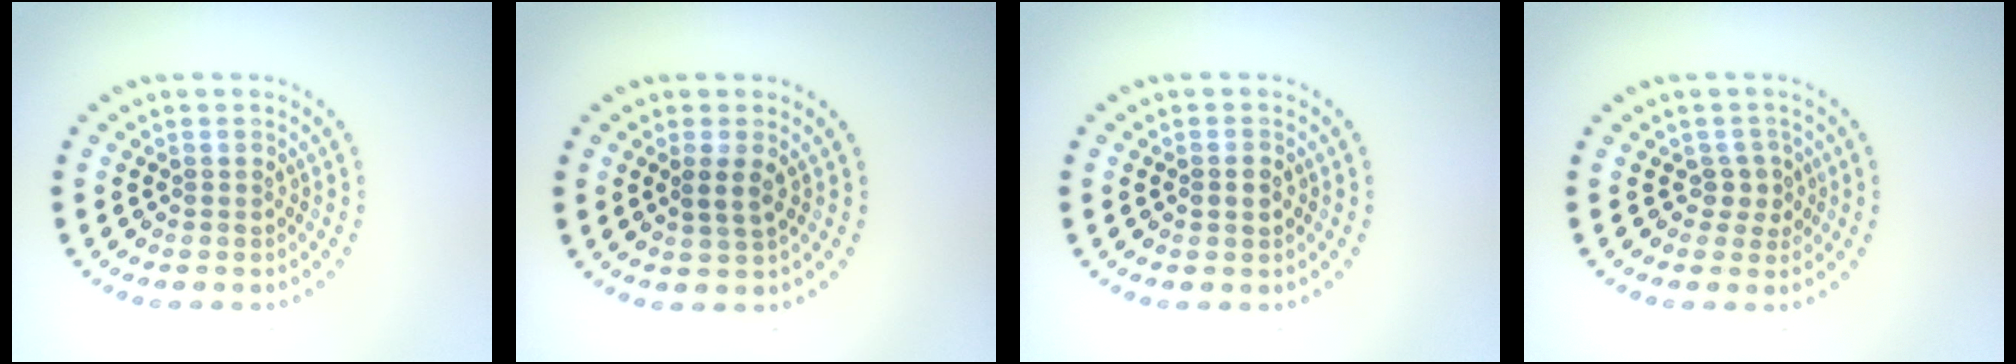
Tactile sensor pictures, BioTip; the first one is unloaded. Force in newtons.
{"total": 1.7, "press": 1.4, "slide": 0.9}
{"total": 0.8, "press": 0.8, "slide": 0.2}
{"total": 1.7, "press": 1.3, "slide": 1.1}